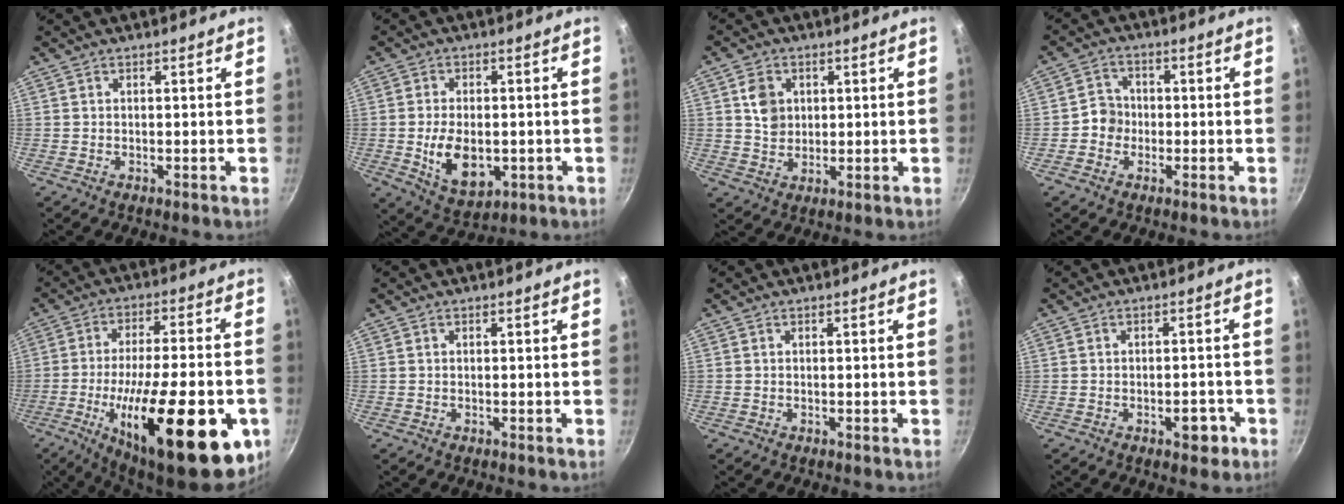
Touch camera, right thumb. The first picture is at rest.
{"total": 10.4, "force": [-1.6, 6.5, 8.0], "torque": [-0.126, -0.005, -0.010]}
{"total": 6.1, "force": [1.6, 5.0, 3.2], "torque": [-0.036, -0.003, 0.029]}
{"total": 4.3, "force": [-1.0, 4.0, 1.3], "torque": [0.010, 0.017, -0.027]}
{"total": 29.8, "force": [-9.8, 10.0, 26.3], "torque": [-0.366, 0.011, -0.144]}
{"total": 0.0}
{"total": 0.0}
{"total": 3.9, "force": [-1.8, 2.1, 2.7], "torque": [-0.018, 0.017, -0.018]}